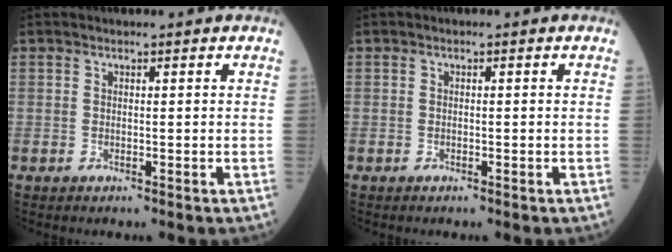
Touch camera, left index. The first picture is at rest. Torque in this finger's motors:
{"motor_torque": [0.00, 0.00, 0.00, 0.00]}